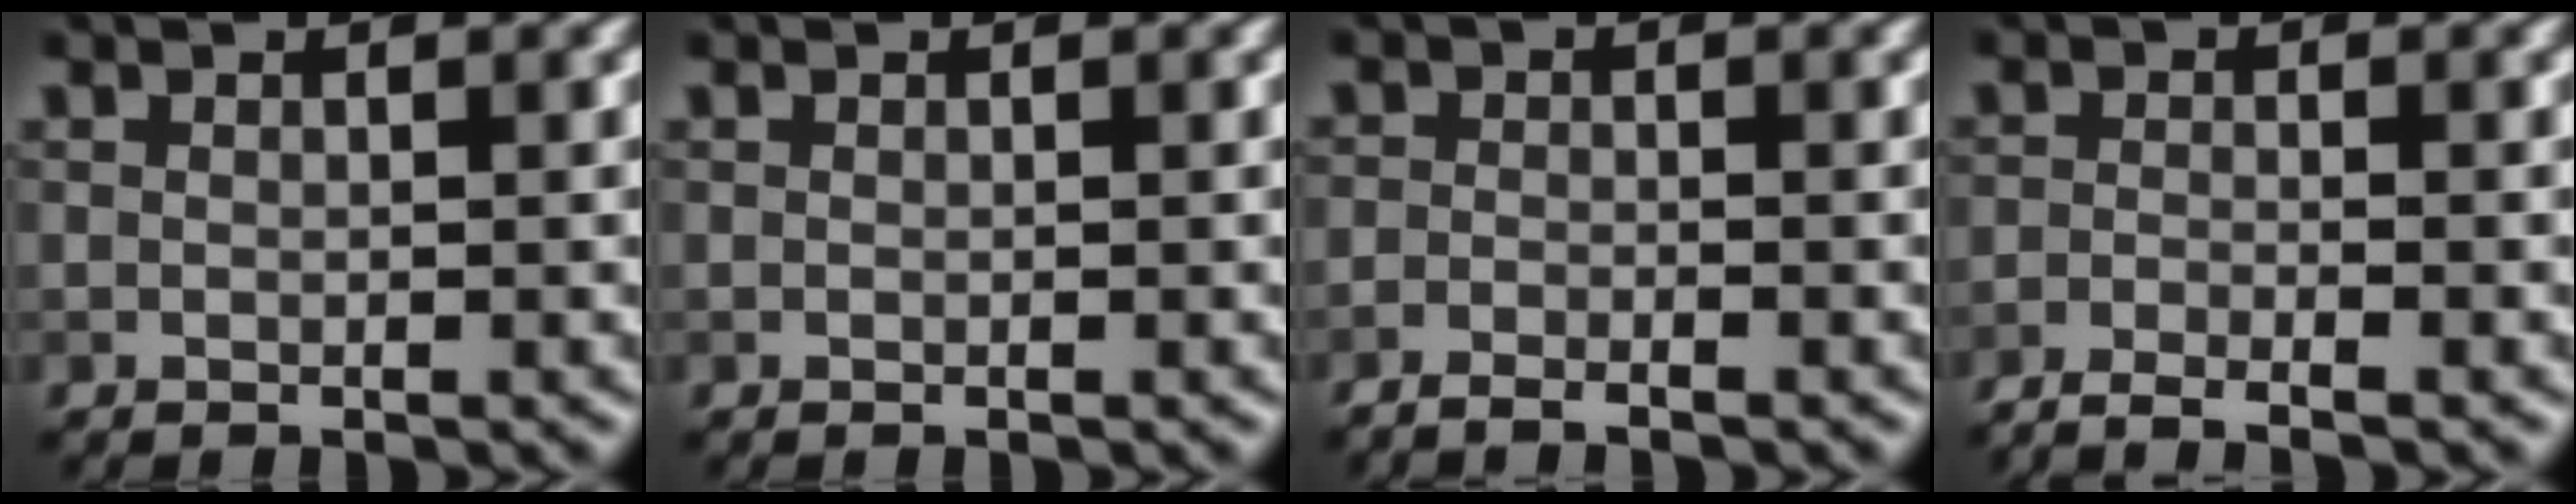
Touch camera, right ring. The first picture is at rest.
{"total": 0.0}
{"total": 2.1, "force": [-1.7, 0.5, 1.1], "torque": [-0.020, -0.002, -0.031]}
{"total": 4.0, "force": [-3.0, 0.7, 2.5], "torque": [-0.044, -0.007, -0.063]}